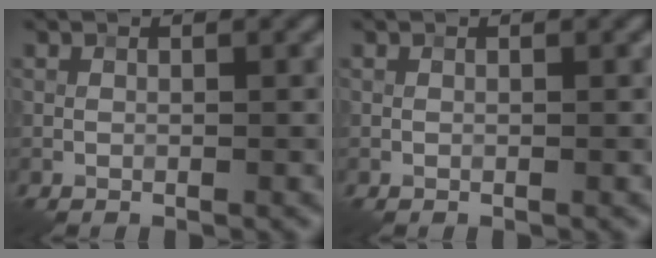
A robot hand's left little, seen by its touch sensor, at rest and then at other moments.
{"total": 0.0}